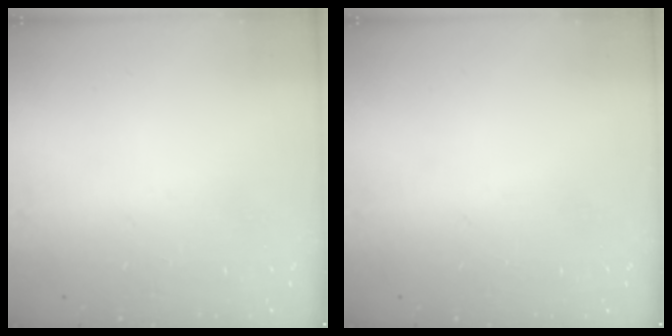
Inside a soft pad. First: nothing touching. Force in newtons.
{"total": 0.0}